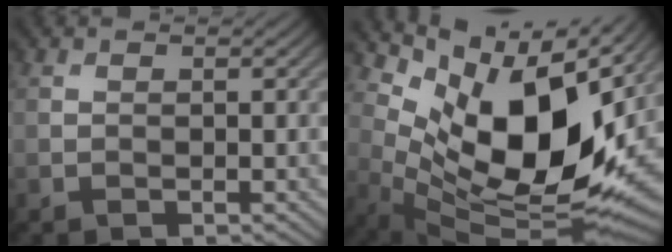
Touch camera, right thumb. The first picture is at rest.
{"total": 15.2, "force": [3.8, 7.5, 12.6], "torque": [-0.217, -0.025, 0.073]}